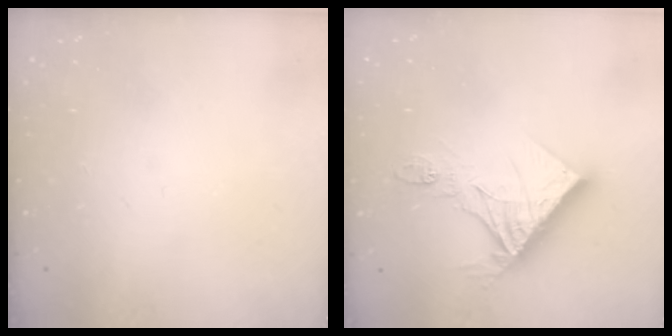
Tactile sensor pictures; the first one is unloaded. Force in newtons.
{"total": 16.2, "press": 16.1, "slide": 1.6}